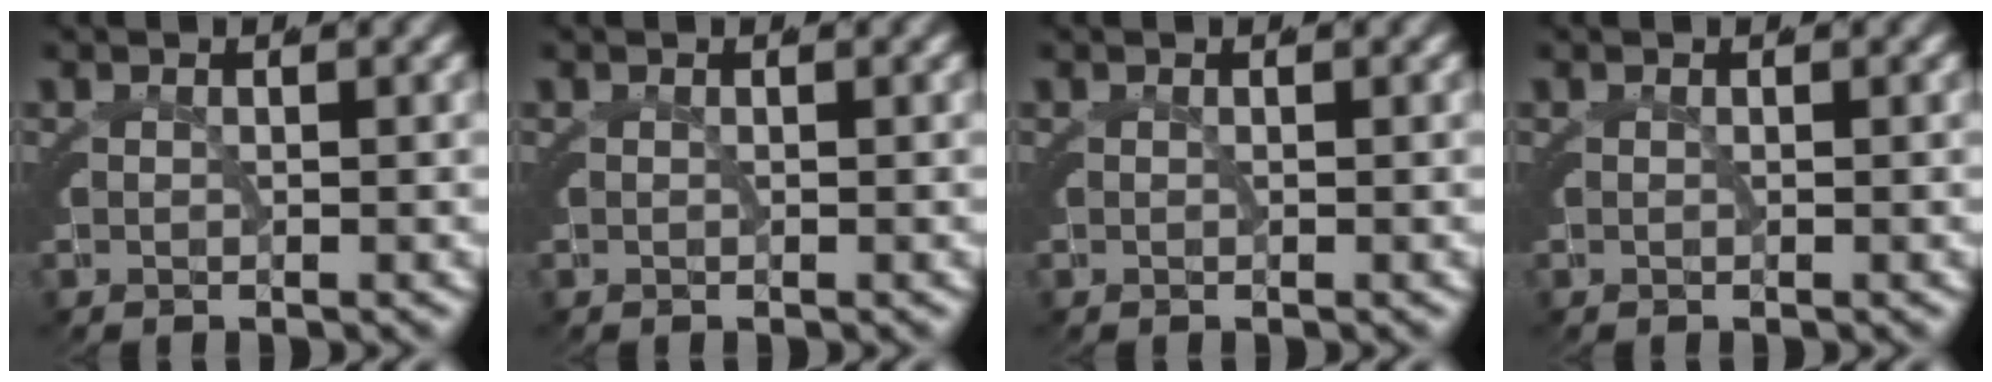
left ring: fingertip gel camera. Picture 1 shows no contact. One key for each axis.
{"total": 0.0}
{"total": 0.0}
{"total": 0.0}